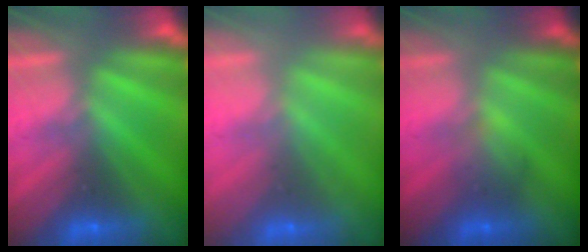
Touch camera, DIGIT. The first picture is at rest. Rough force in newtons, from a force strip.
{"total": 2.7}
{"total": 1.8}